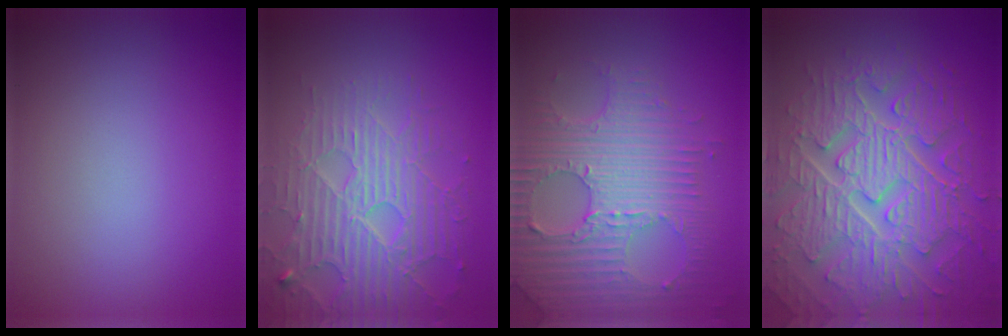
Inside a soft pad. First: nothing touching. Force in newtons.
{"total": 5.3, "press": 4.9, "slide": 2.2}
{"total": 7.9, "press": 5.6, "slide": 5.6}
{"total": 9.2, "press": 6.8, "slide": 6.2}